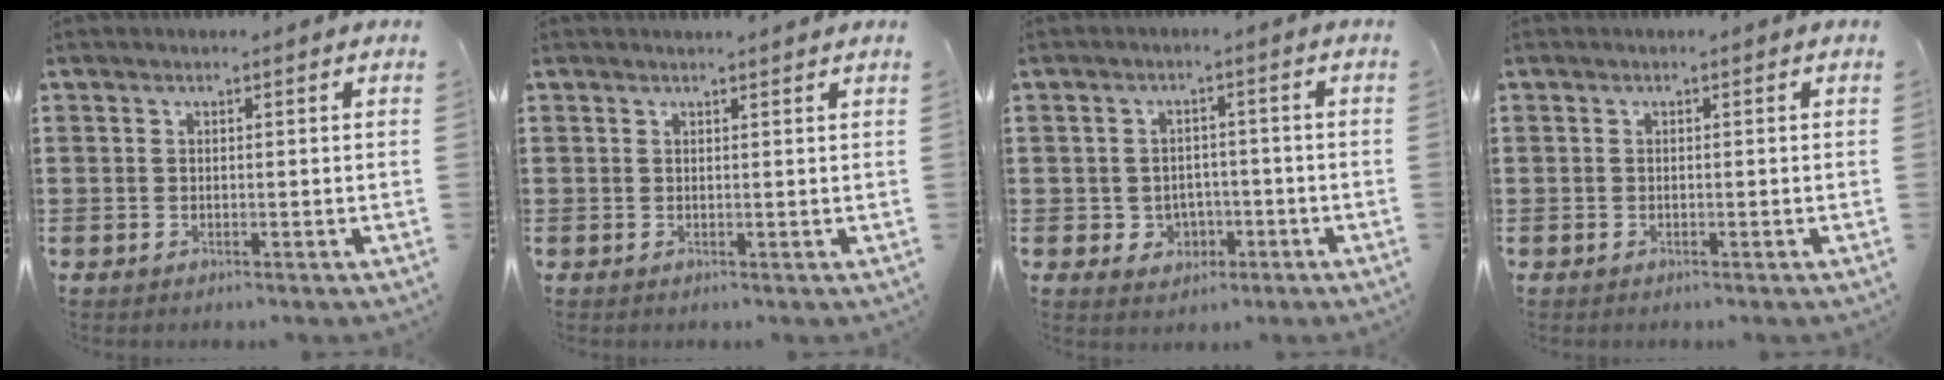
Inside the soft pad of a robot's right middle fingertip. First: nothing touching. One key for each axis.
{"total": 0.8, "fx": 0.8, "fy": -0.1, "fz": 0.0, "tx": -0.001, "ty": -0.003, "tz": 0.015}
{"total": 3.0, "fx": -1.1, "fy": 2.6, "fz": 1.0, "tx": -0.029, "ty": 0.005, "tz": -0.026}
{"total": 0.0}